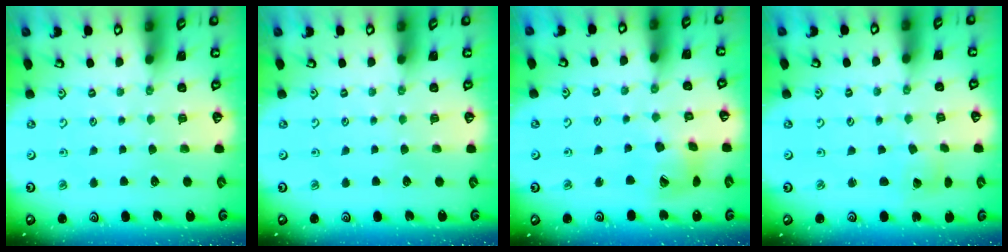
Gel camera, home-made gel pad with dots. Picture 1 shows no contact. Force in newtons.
{"total": 0.0}
{"total": 13.0, "press": 12.9, "slide": 1.7}
{"total": 2.6, "press": 2.6, "slide": 0.2}